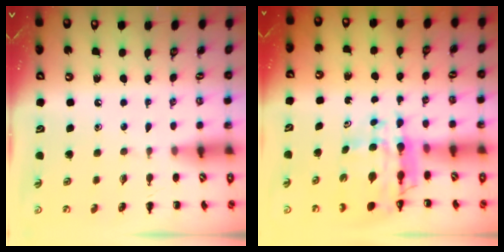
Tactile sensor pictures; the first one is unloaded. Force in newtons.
{"total": 9.1, "press": 8.5, "slide": 3.3}